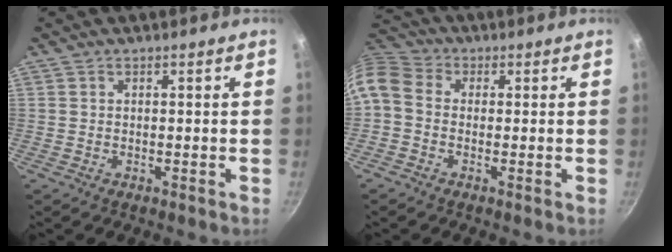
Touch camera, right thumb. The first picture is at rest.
{"total": 8.1, "force": [-0.9, 6.4, 5.0], "torque": [-0.110, 0.032, -0.036]}